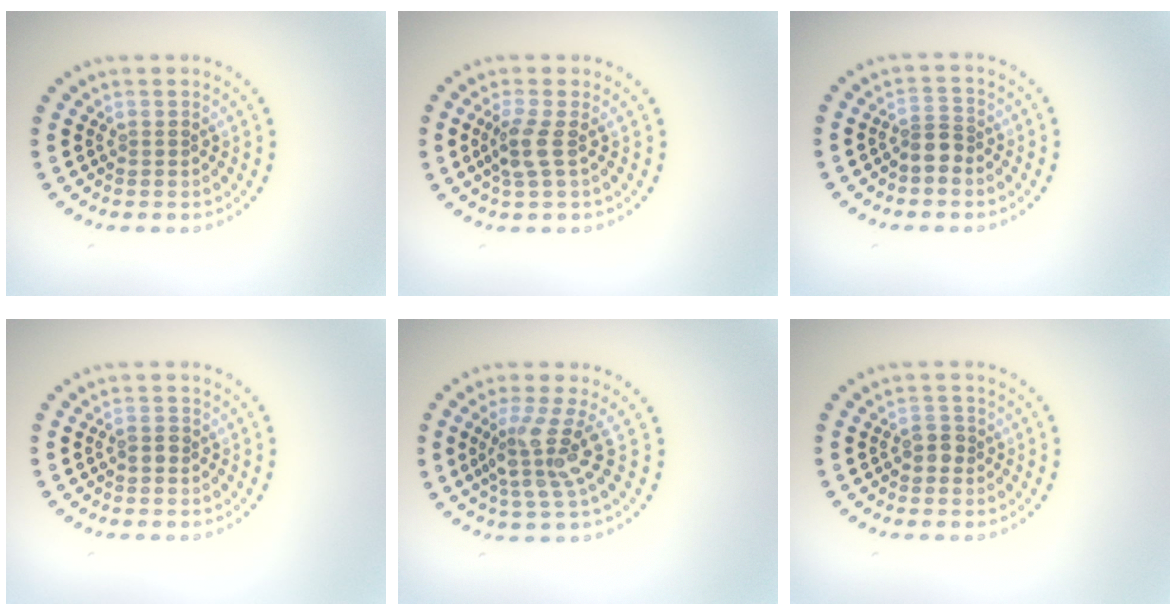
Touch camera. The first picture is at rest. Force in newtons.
{"total": 2.1, "press": 1.7, "slide": 1.2}
{"total": 1.9, "press": 1.6, "slide": 1.0}
{"total": 1.2, "press": 1.1, "slide": 0.4}
{"total": 4.1, "press": 3.0, "slide": 2.7}
{"total": 1.6, "press": 1.5, "slide": 0.5}